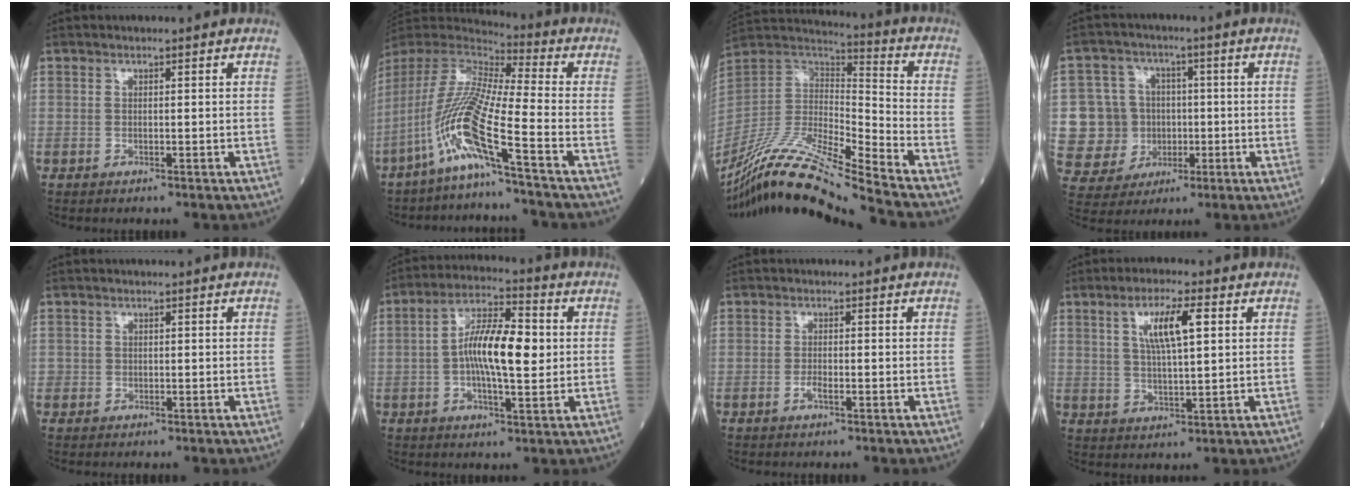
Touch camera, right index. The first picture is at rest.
{"total": 14.0, "force": [-7.1, -1.2, 12.1], "torque": [-0.262, -0.017, -0.147]}
{"total": 19.1, "force": [-16.0, -1.3, 10.2], "torque": [-0.210, -0.001, -0.303]}
{"total": 9.8, "force": [-0.4, 9.5, 2.6], "torque": [-0.067, 0.024, 0.007]}
{"total": 0.5, "force": [-0.2, 0.5, 0.0], "torque": [0.005, 0.005, -0.005]}
{"total": 11.1, "force": [0.4, 3.0, 10.7], "torque": [-0.194, 0.015, -0.001]}
{"total": 1.3, "force": [-0.6, 0.2, 1.1], "torque": [-0.024, 0.000, -0.012]}
{"total": 7.3, "force": [2.5, 1.2, 6.8], "torque": [-0.126, 0.007, 0.047]}